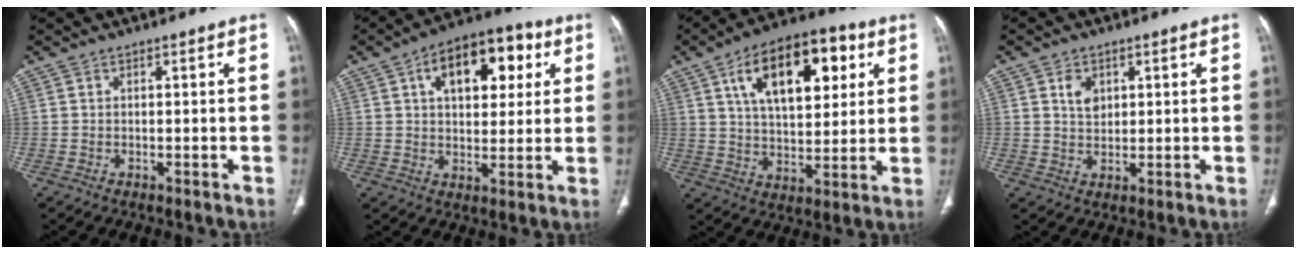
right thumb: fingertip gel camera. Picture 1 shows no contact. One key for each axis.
{"total": 15.3, "fx": 5.3, "fy": 8.7, "fz": 11.4, "tx": -0.120, "ty": 0.011, "tz": 0.076}
{"total": 19.2, "fx": 7.3, "fy": 9.9, "fz": 14.7, "tx": -0.189, "ty": -0.005, "tz": 0.116}
{"total": 3.7, "fx": 1.5, "fy": 2.7, "fz": 2.0, "tx": -0.014, "ty": -0.007, "tz": 0.028}